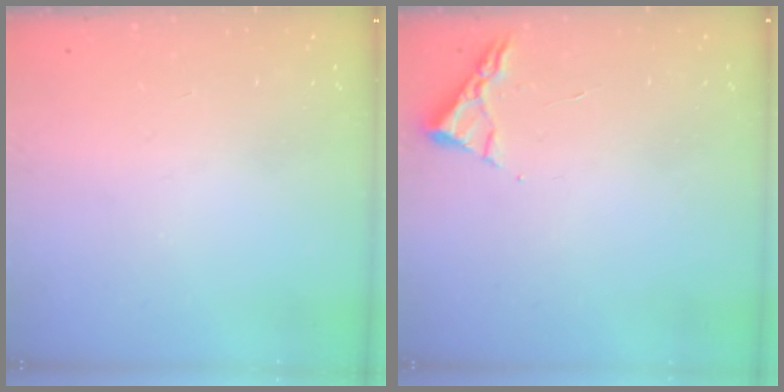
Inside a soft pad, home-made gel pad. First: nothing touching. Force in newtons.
{"total": 3.0, "press": 2.9, "slide": 0.4}